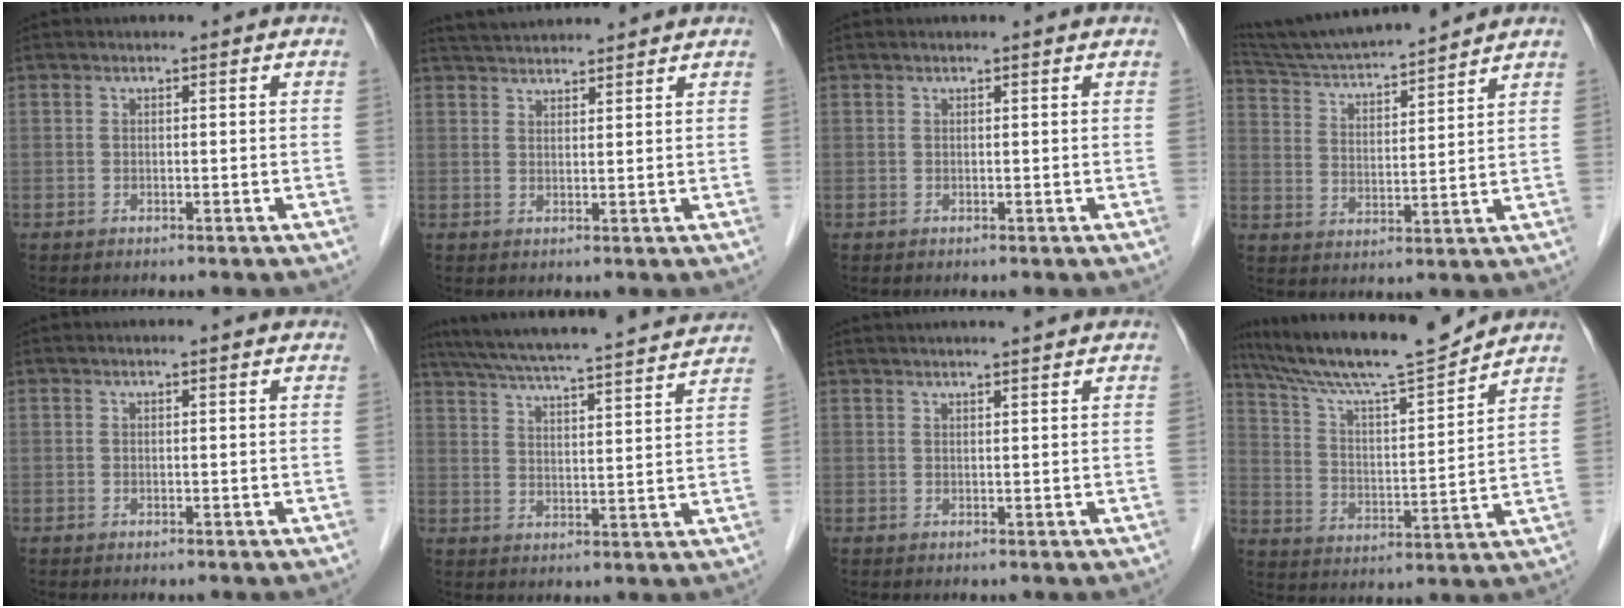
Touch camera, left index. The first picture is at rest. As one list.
[{"total": 6.5, "force": [6.2, 0.9, 1.7], "torque": [-0.033, 0.037, 0.101]}, {"total": 1.0, "force": [1.0, -0.1, 0.4], "torque": [-0.012, 0.004, 0.010]}, {"total": 14.8, "force": [13.7, 0.5, 5.7], "torque": [-0.108, 0.010, 0.231]}, {"total": 1.6, "force": [1.5, 0.2, 0.6], "torque": [-0.013, 0.006, 0.012]}, {"total": 22.5, "force": [20.4, 1.2, 9.5], "torque": [-0.162, 0.007, 0.280]}, {"total": 6.6, "force": [6.0, -0.1, 2.7], "torque": [-0.036, 0.027, 0.076]}, {"total": 15.4, "force": [13.9, -0.1, 6.7], "torque": [-0.125, 0.003, 0.236]}]